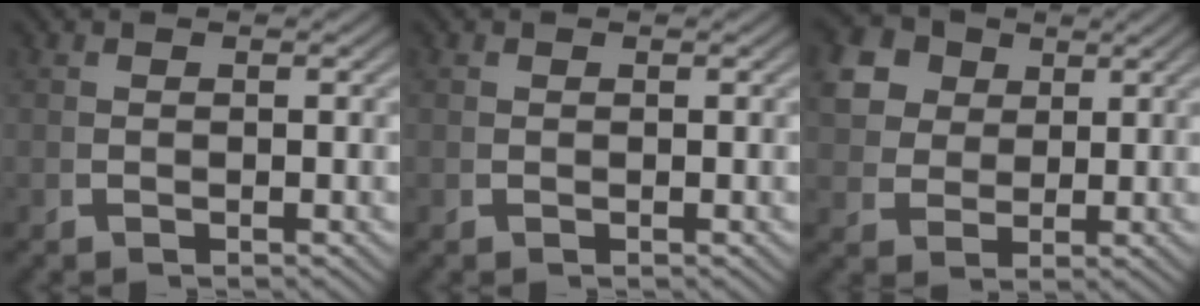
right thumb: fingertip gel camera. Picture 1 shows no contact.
{"total": 0.0}
{"total": 8.9, "force": [3.2, 7.2, 4.3], "torque": [-0.105, -0.011, 0.059]}